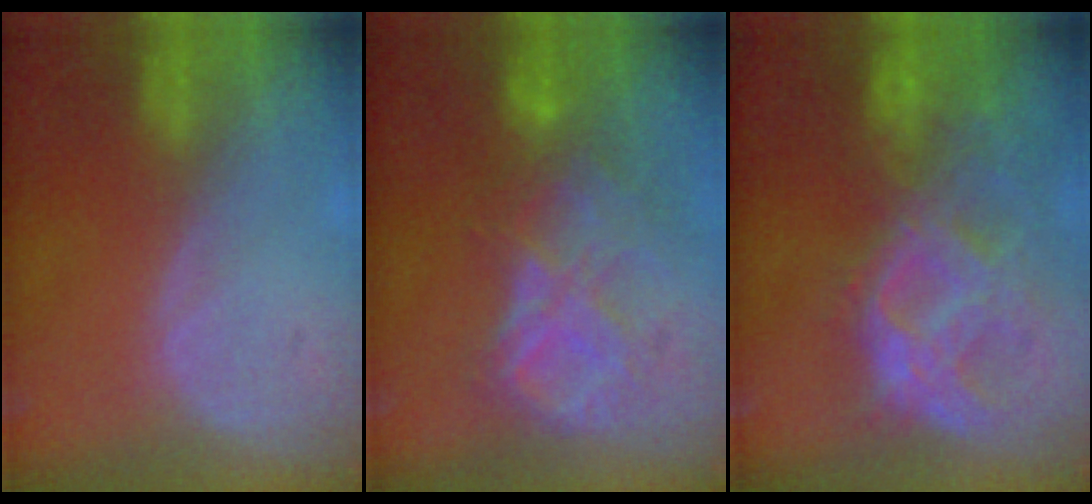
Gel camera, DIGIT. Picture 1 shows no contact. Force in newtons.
{"total": 9.1, "press": 7.8, "slide": 4.7}
{"total": 10.9, "press": 9.3, "slide": 5.7}